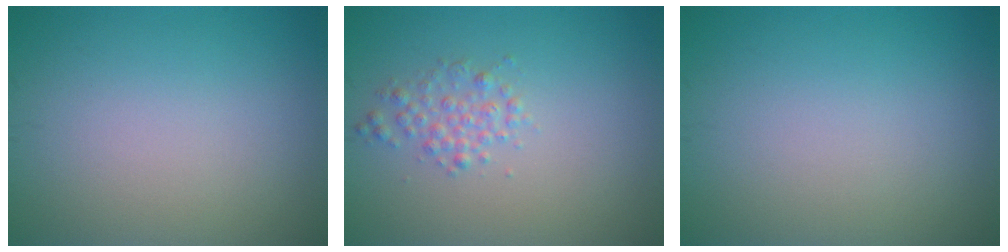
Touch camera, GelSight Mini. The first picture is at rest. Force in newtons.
{"total": 1.8, "press": 1.8, "slide": 0.0}
{"total": 0.0}